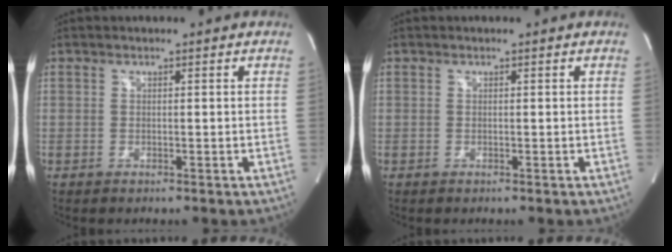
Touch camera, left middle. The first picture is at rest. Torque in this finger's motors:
{"motor_torque": [-0.02, 0.02, 0.02, 0.00]}